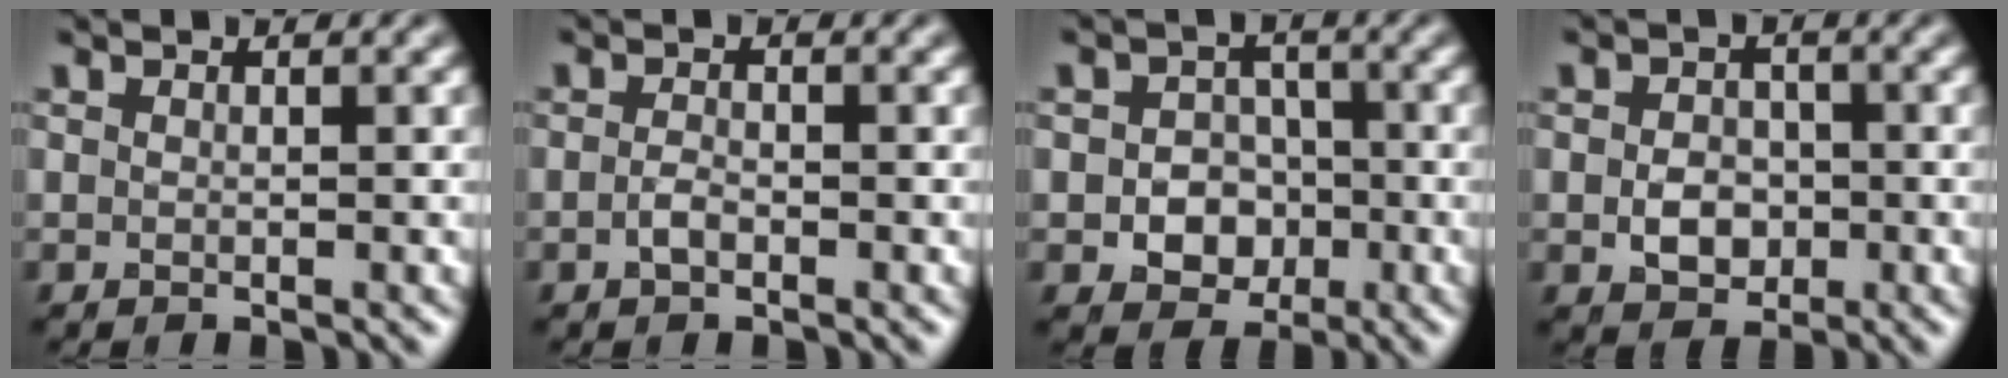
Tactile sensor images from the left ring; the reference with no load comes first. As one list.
[{"total": 1.1, "force": [-0.5, 0.5, 0.9], "torque": [-0.021, 0.001, -0.012]}, {"total": 4.5, "force": [-1.2, 3.7, 2.3], "torque": [-0.010, -0.003, -0.030]}, {"total": 3.1, "force": [-0.7, 2.4, 1.8], "torque": [-0.030, -0.003, -0.015]}]